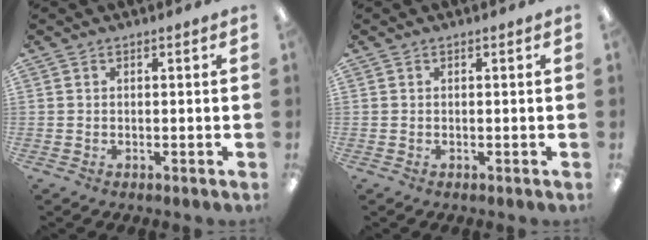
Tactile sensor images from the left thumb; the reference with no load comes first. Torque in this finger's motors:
{"motor_torque": [0.00, 0.00, 0.04, -0.04, 0.00]}